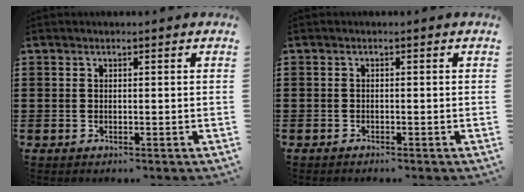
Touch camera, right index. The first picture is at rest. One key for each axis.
{"total": 0.6, "fx": -0.6, "fy": 0.1, "fz": 0.0, "tx": -0.002, "ty": -0.001, "tz": -0.013}